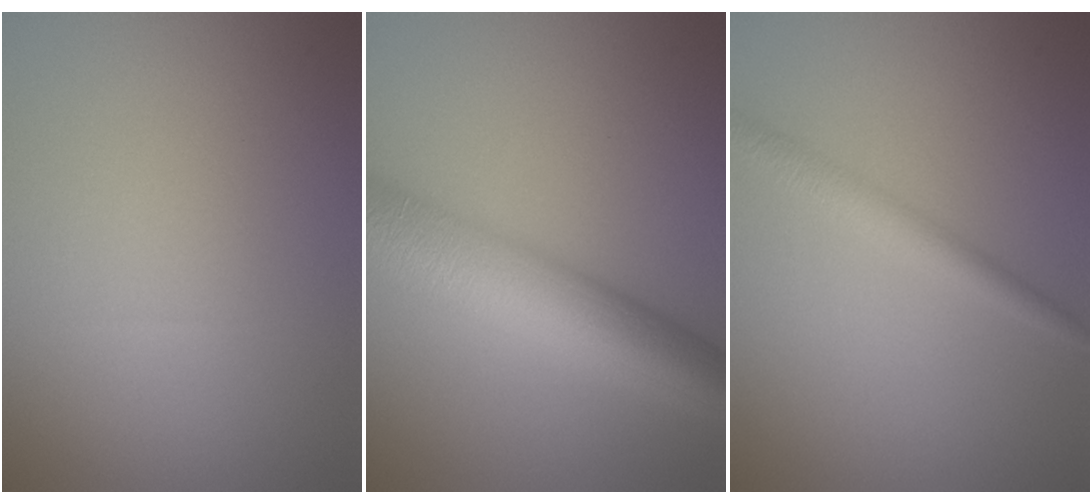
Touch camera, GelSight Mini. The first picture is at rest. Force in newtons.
{"total": 9.1, "press": 9.0, "slide": 0.4}
{"total": 2.2, "press": 2.2, "slide": 0.1}